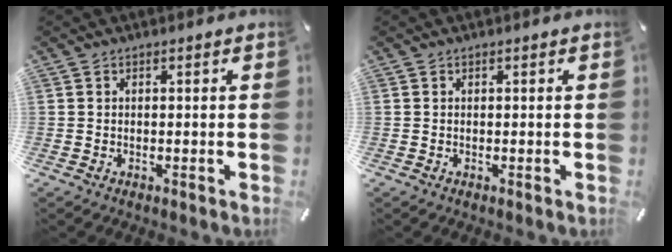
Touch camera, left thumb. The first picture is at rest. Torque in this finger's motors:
{"motor_torque": [0.00, 0.00, 0.00, 0.00, 0.00]}